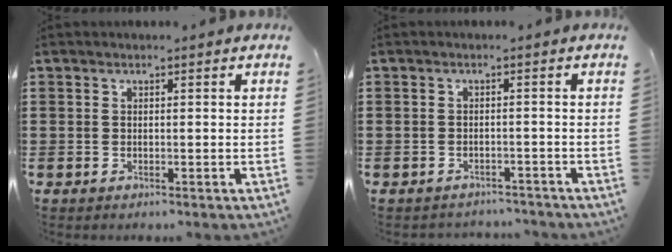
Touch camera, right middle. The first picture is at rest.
{"total": 1.7, "force": [-1.6, 0.2, -0.1], "torque": [-0.005, -0.001, -0.036]}